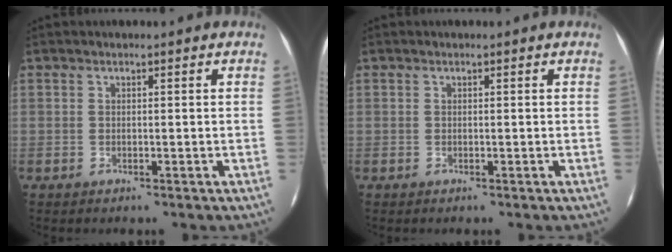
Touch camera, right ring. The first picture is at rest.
{"total": 0.0}